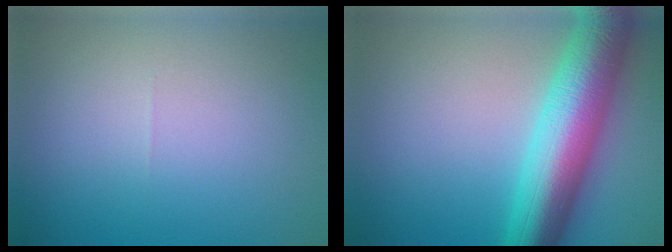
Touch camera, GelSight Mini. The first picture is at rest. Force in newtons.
{"total": 9.9, "press": 9.9, "slide": 0.1}